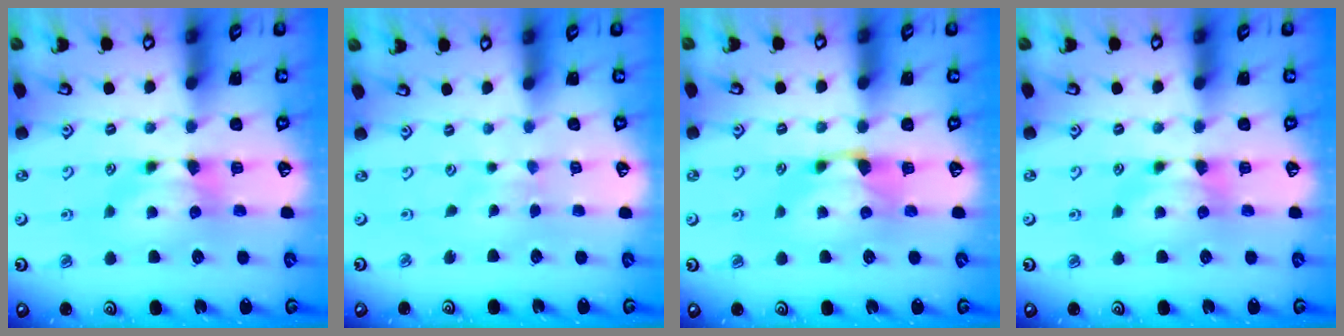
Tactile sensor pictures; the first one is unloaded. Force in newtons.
{"total": 2.8, "press": 2.8, "slide": 0.2}
{"total": 1.2, "press": 0.2, "slide": 1.2}
{"total": 0.0}